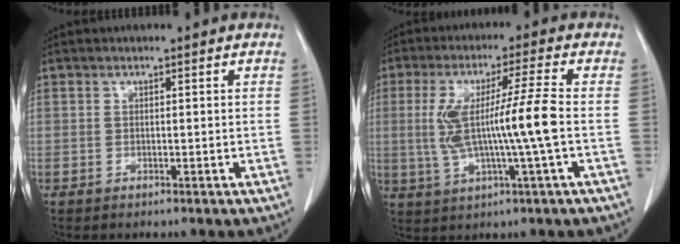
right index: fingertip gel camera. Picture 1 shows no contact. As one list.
[{"total": 10.9, "force": [-0.4, -0.5, 10.9], "torque": [-0.221, 0.008, -0.004]}]